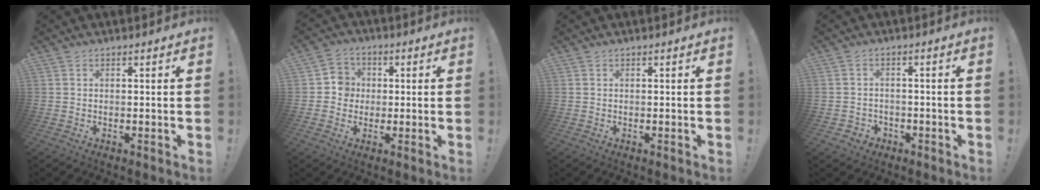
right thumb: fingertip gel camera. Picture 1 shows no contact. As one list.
[{"total": 6.2, "force": [-0.4, 6.0, 1.6], "torque": [-0.018, 0.010, -0.006]}, {"total": 0.0}, {"total": 2.9, "force": [-1.4, 2.4, 0.9], "torque": [-0.016, 0.005, -0.023]}]